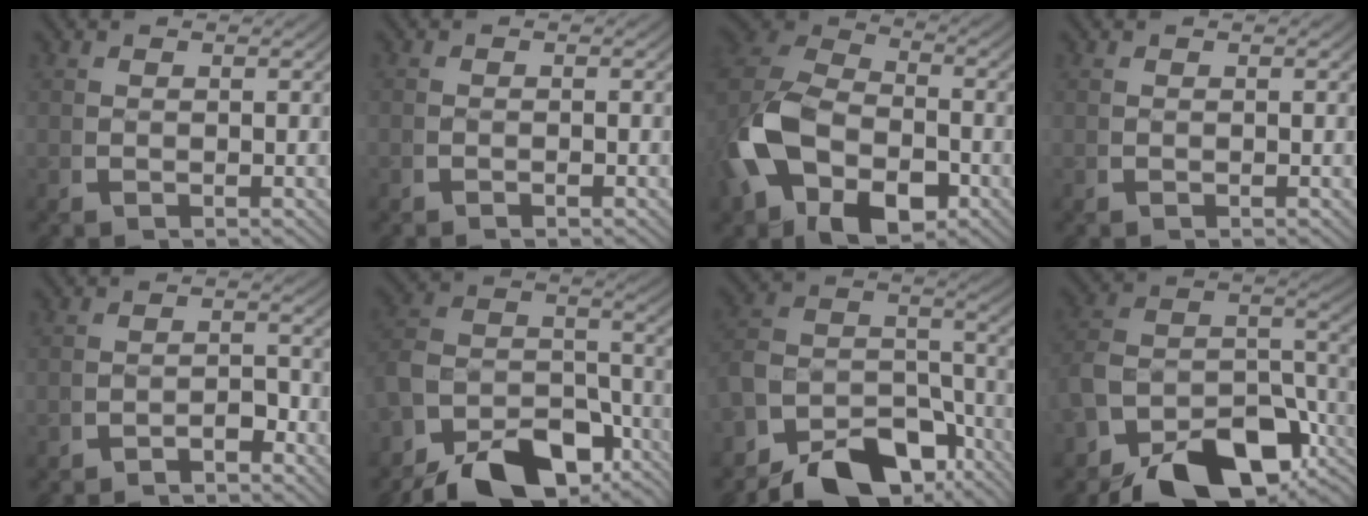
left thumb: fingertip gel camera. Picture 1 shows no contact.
{"total": 0.5, "force": [-0.5, 0.0, 0.1], "torque": [0.000, -0.001, -0.012]}
{"total": 11.4, "force": [-1.3, 8.2, 7.9], "torque": [-0.180, -0.032, -0.015]}
{"total": 0.0}
{"total": 2.6, "force": [-2.3, 0.7, 0.8], "torque": [-0.009, -0.012, -0.039]}
{"total": 12.4, "force": [-5.4, 7.9, 8.0], "torque": [-0.164, -0.045, -0.076]}
{"total": 11.2, "force": [-4.3, 7.1, 7.5], "torque": [-0.153, -0.039, -0.062]}
{"total": 13.0, "force": [-4.4, 8.1, 9.3], "torque": [-0.179, -0.035, -0.061]}